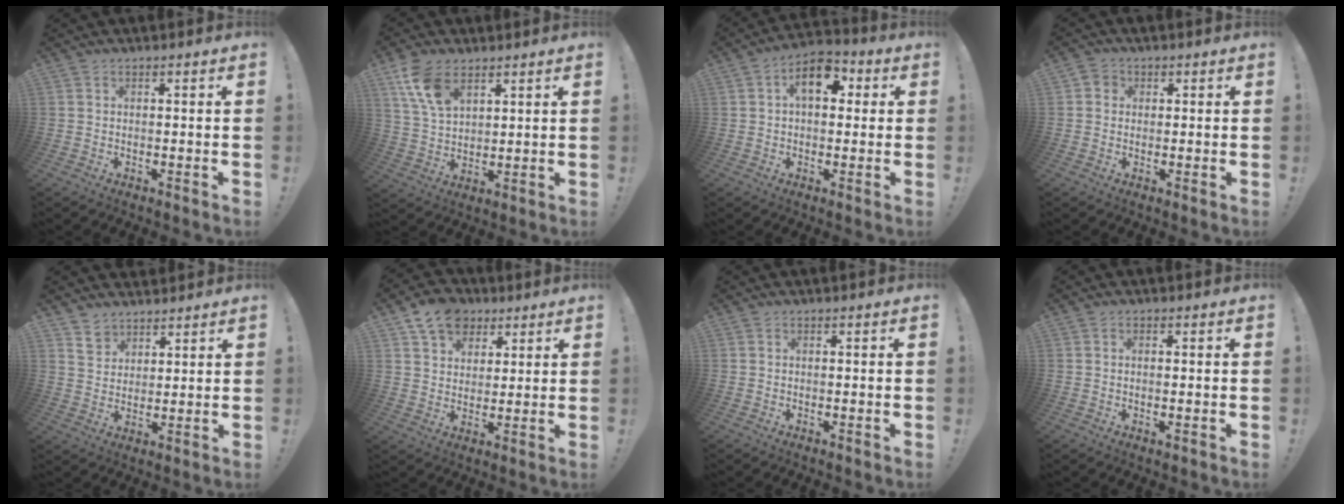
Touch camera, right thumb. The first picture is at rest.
{"total": 10.6, "force": [6.4, 5.8, 6.1], "torque": [-0.108, -0.023, 0.126]}
{"total": 10.5, "force": [3.0, 6.3, 7.9], "torque": [-0.111, 0.005, 0.052]}
{"total": 2.8, "force": [0.4, 2.6, 1.0], "torque": [-0.015, 0.007, 0.008]}
{"total": 5.7, "force": [4.7, 3.2, 0.4], "torque": [0.000, -0.039, 0.089]}
{"total": 11.1, "force": [6.6, 8.1, 3.9], "torque": [-0.060, -0.035, 0.128]}
{"total": 0.0}
{"total": 1.1, "force": [0.0, 0.2, 1.1], "torque": [-0.012, -0.003, -0.001]}